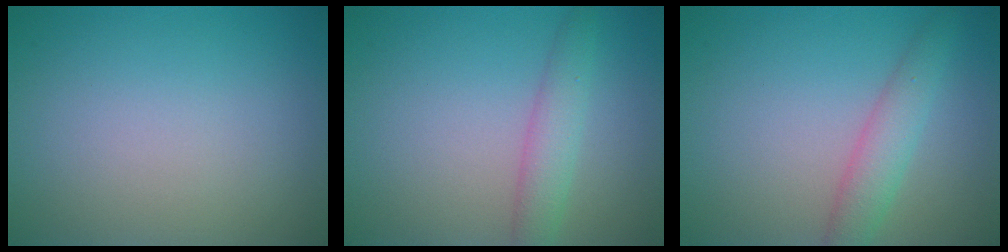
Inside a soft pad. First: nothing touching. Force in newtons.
{"total": 2.8, "press": 2.8, "slide": 0.1}
{"total": 2.8, "press": 2.8, "slide": 0.0}